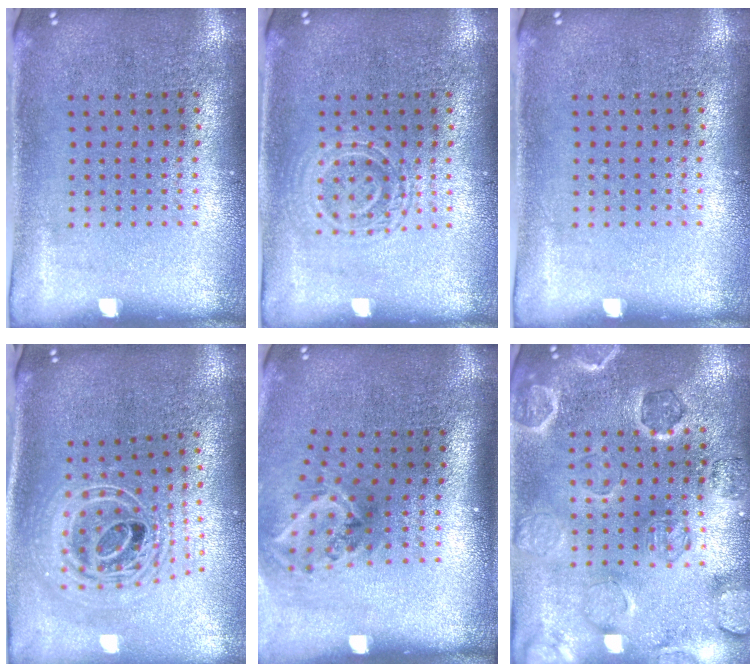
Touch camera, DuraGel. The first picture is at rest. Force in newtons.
{"total": 2.2, "press": 2.1, "slide": 0.4}
{"total": 0.0}
{"total": 2.5, "press": 1.8, "slide": 1.8}
{"total": 2.0, "press": 1.3, "slide": 1.5}
{"total": 1.1, "press": 1.0, "slide": 0.2}